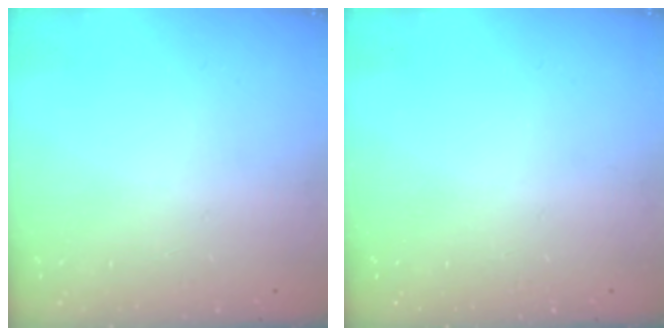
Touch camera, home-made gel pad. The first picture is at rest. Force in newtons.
{"total": 0.0}